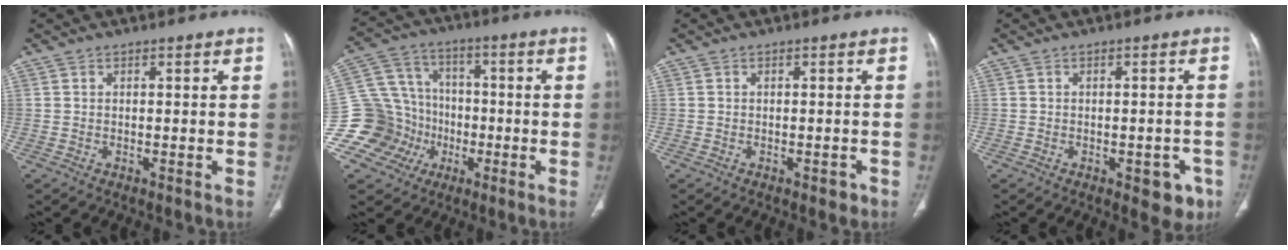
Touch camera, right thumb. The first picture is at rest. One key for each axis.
{"total": 16.5, "fx": -5.4, "fy": 14.8, "fz": 4.9, "tx": -0.079, "ty": 0.066, "tz": -0.085}
{"total": 1.4, "fx": -0.8, "fy": 0.8, "fz": 0.8, "tx": -0.003, "ty": 0.002, "tz": -0.008}
{"total": 5.5, "fx": -2.6, "fy": 2.9, "fz": 3.9, "tx": -0.016, "ty": 0.007, "tz": -0.027}